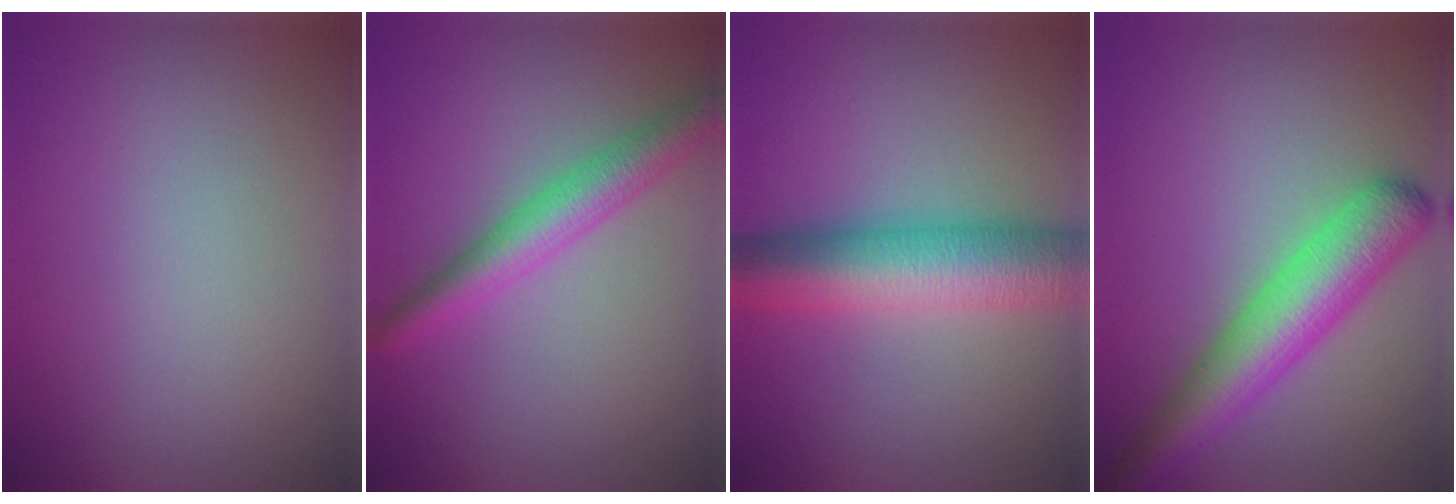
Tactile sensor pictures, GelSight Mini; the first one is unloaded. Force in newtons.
{"total": 4.1, "press": 4.1, "slide": 0.1}
{"total": 8.9, "press": 8.9, "slide": 0.1}
{"total": 6.9, "press": 6.9, "slide": 0.3}